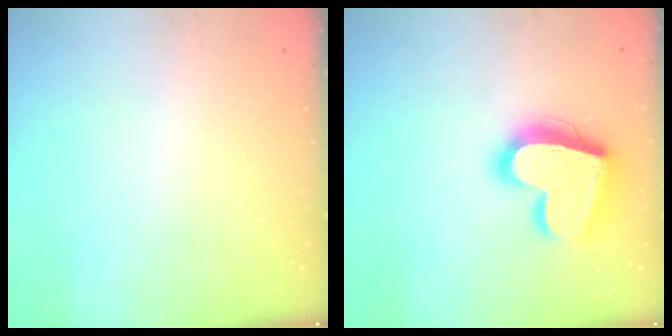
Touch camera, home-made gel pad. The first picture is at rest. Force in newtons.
{"total": 20.5, "press": 20.4, "slide": 1.7}